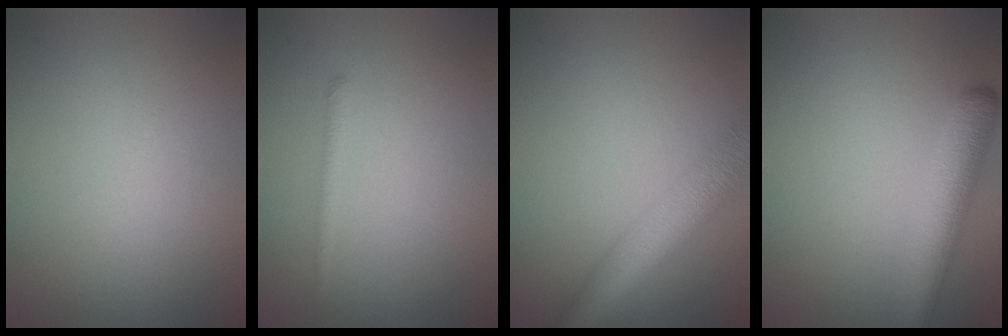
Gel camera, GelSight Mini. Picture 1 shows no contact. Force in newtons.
{"total": 0.9, "press": 0.9, "slide": 0.1}
{"total": 6.6, "press": 6.6, "slide": 0.3}
{"total": 4.4, "press": 4.3, "slide": 0.2}